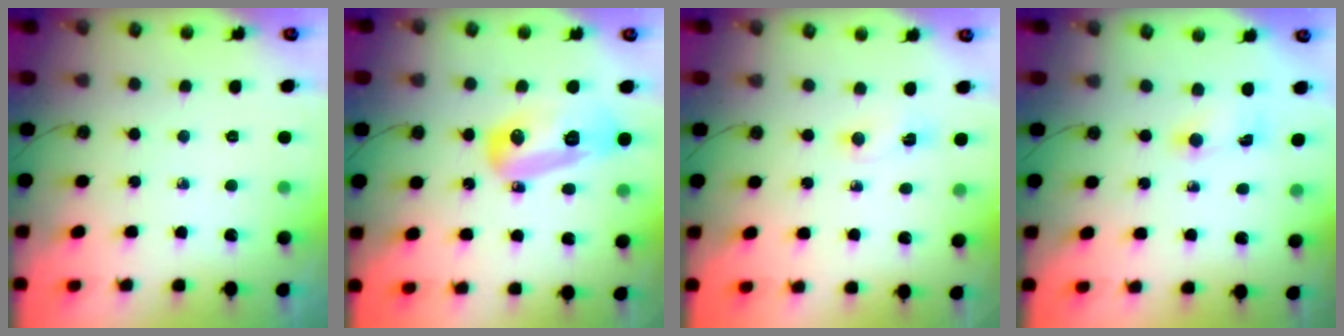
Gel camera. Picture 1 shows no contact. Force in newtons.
{"total": 12.4, "press": 12.3, "slide": 1.2}
{"total": 2.2, "press": 1.9, "slide": 1.1}
{"total": 2.0, "press": 2.0, "slide": 0.2}